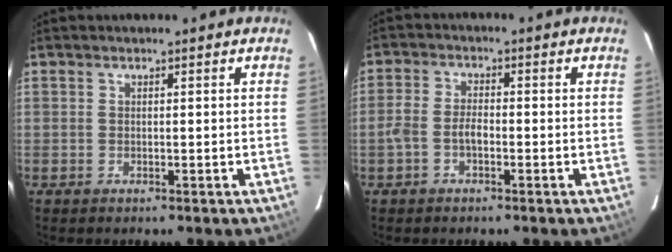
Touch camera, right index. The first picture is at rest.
{"total": 3.4, "force": [-1.5, 1.6, 2.6], "torque": [-0.060, 0.008, -0.032]}